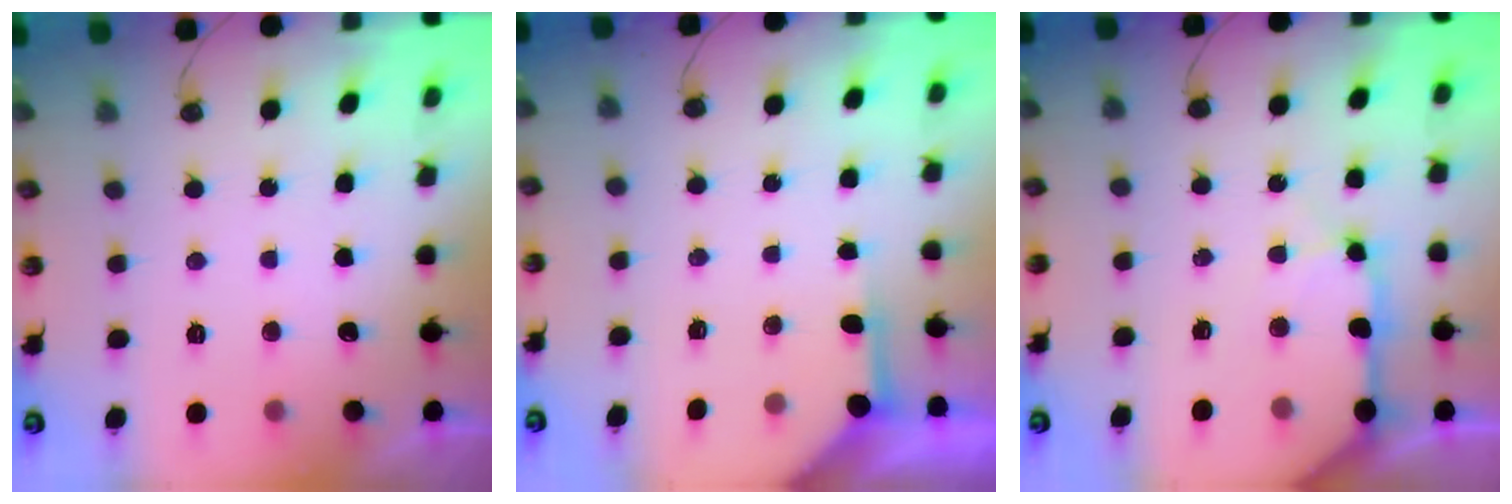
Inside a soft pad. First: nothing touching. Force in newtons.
{"total": 3.8, "press": 3.8, "slide": 0.4}
{"total": 12.3, "press": 12.1, "slide": 1.8}